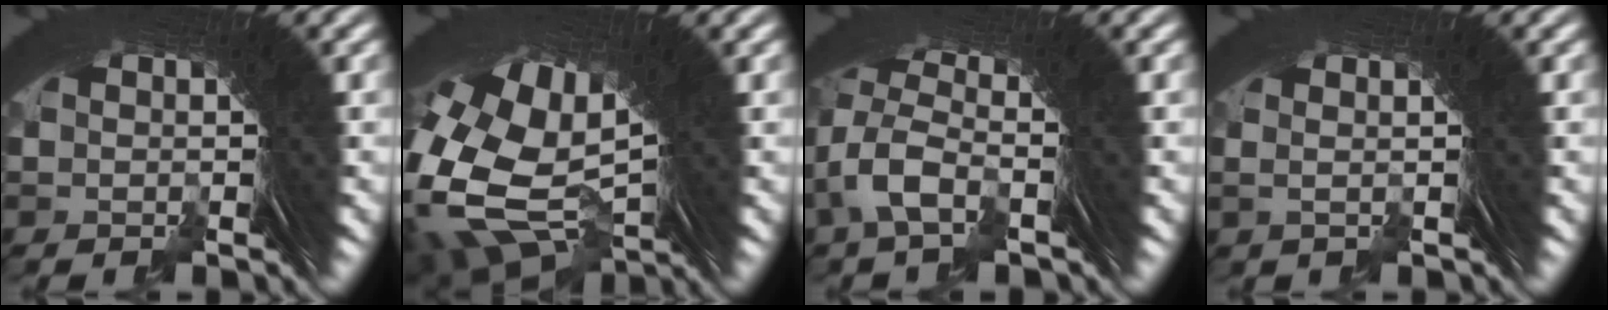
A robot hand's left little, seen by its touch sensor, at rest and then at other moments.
{"total": 14.9, "force": [0.5, 10.5, 10.7], "torque": [-0.234, -0.046, 0.026]}
{"total": 3.5, "force": [-0.3, 1.9, 2.9], "torque": [-0.072, -0.006, -0.008]}
{"total": 1.9, "force": [0.5, -0.6, 1.8], "torque": [-0.018, 0.012, 0.005]}